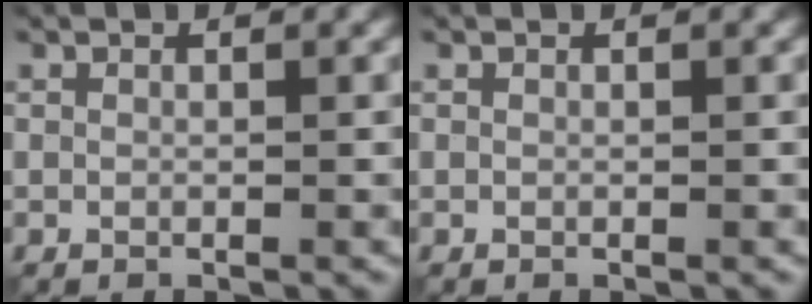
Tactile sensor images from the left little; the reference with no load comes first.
{"total": 0.0}